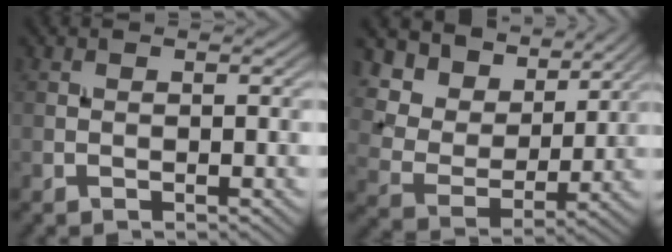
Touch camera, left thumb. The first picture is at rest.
{"total": 11.1, "force": [7.2, 6.6, 5.3], "torque": [-0.150, 0.005, 0.125]}